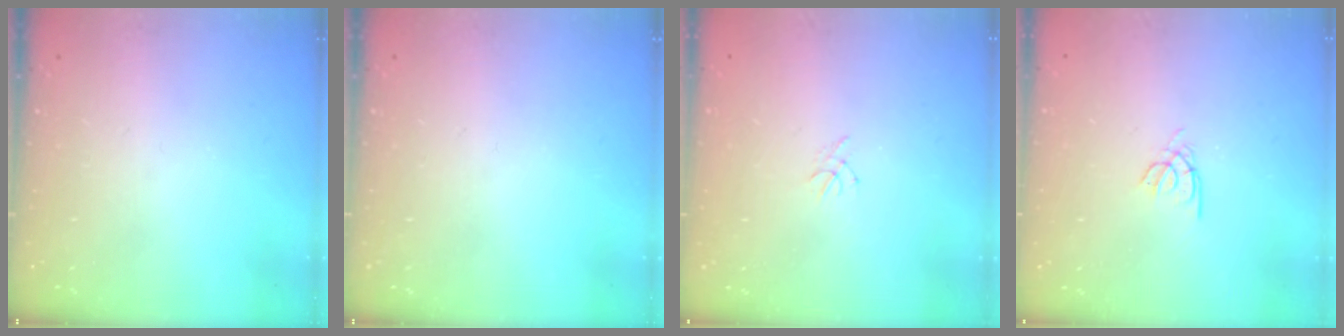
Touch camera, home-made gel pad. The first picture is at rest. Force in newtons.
{"total": 0.0}
{"total": 0.5, "press": 0.4, "slide": 0.3}
{"total": 2.1, "press": 2.1, "slide": 0.2}